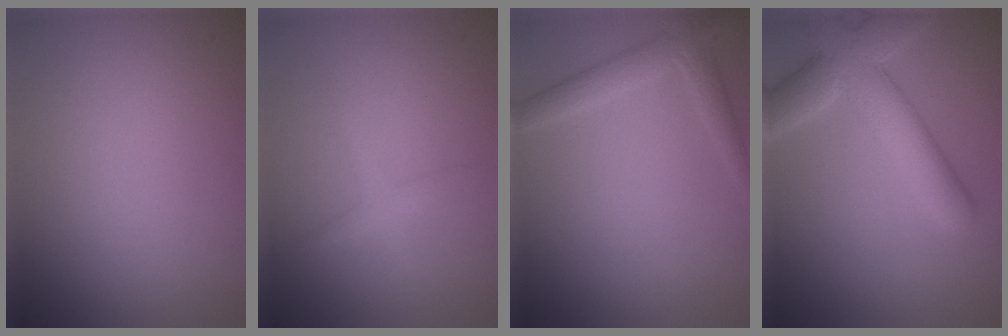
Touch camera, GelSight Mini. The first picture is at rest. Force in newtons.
{"total": 1.3, "press": 1.3, "slide": 0.0}
{"total": 2.4, "press": 2.4, "slide": 0.2}
{"total": 6.3, "press": 6.3, "slide": 0.3}